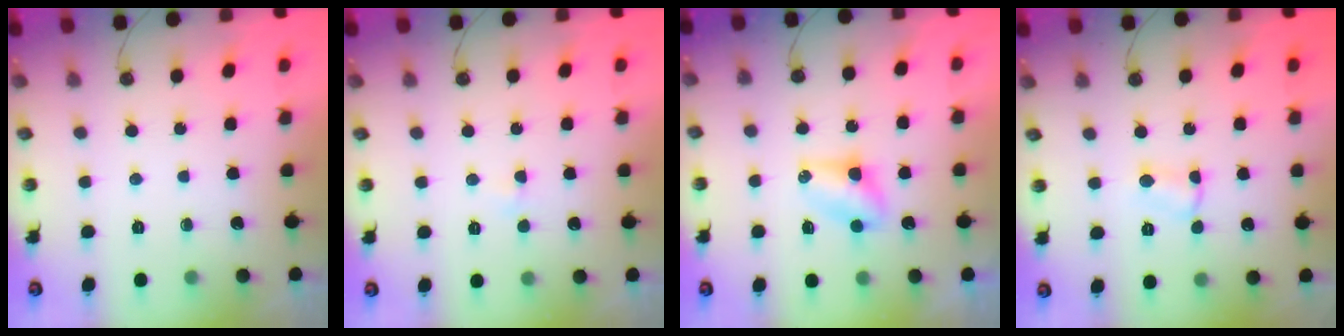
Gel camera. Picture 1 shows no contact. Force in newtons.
{"total": 2.5, "press": 2.5, "slide": 0.4}
{"total": 5.3, "press": 5.3, "slide": 0.4}
{"total": 4.1, "press": 4.1, "slide": 0.5}